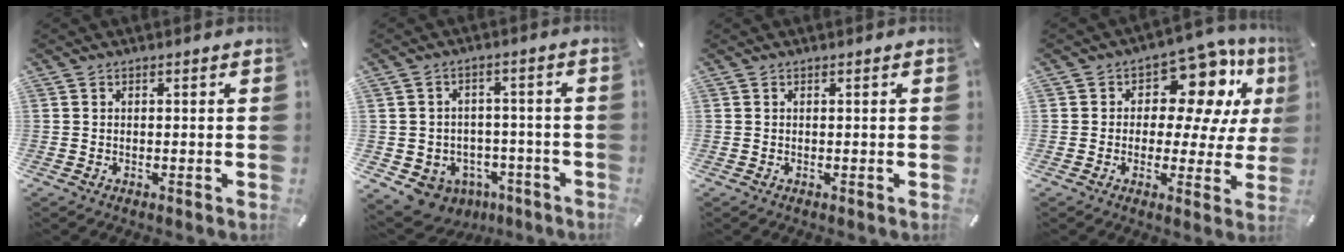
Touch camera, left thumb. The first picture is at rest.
{"total": 7.3, "force": [-4.0, 5.9, 1.6], "torque": [-0.031, 0.026, -0.064]}
{"total": 0.0}
{"total": 12.8, "force": [6.4, 7.2, 8.4], "torque": [-0.131, -0.045, 0.113]}